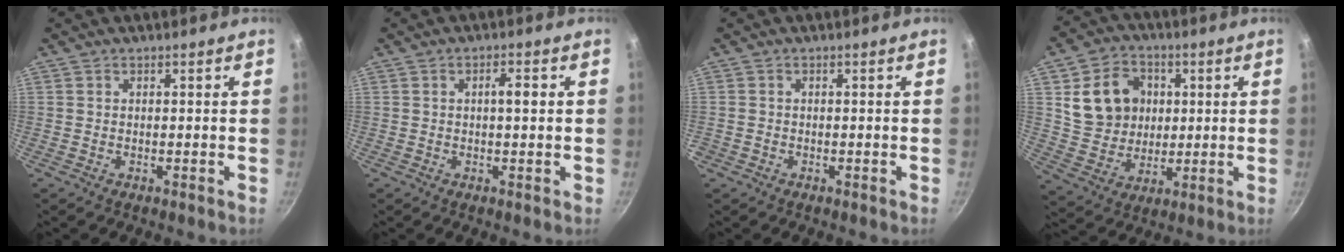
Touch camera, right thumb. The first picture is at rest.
{"total": 2.8, "force": [0.4, 0.8, 2.6], "torque": [-0.038, 0.005, 0.002]}
{"total": 0.7, "force": [-0.3, 0.6, 0.0], "torque": [0.000, 0.003, -0.006]}
{"total": 13.7, "force": [2.9, 11.5, 6.8], "torque": [-0.095, -0.001, 0.058]}